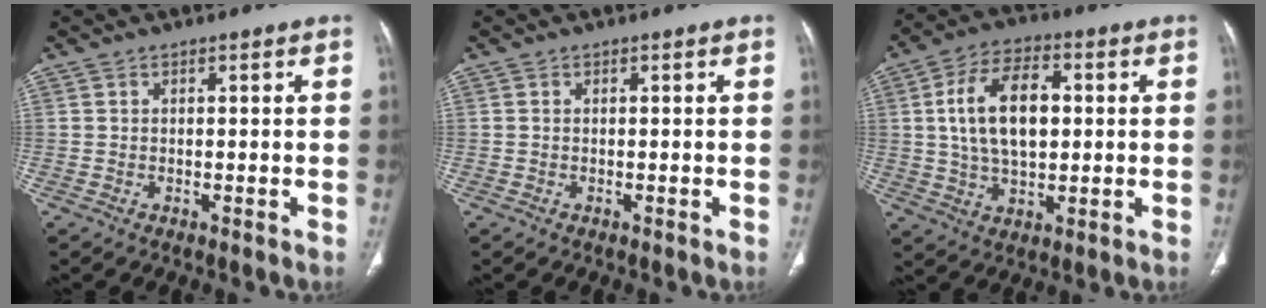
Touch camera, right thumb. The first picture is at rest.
{"total": 0.0}
{"total": 13.7, "force": [1.8, 7.8, 11.2], "torque": [-0.190, 0.009, 0.031]}